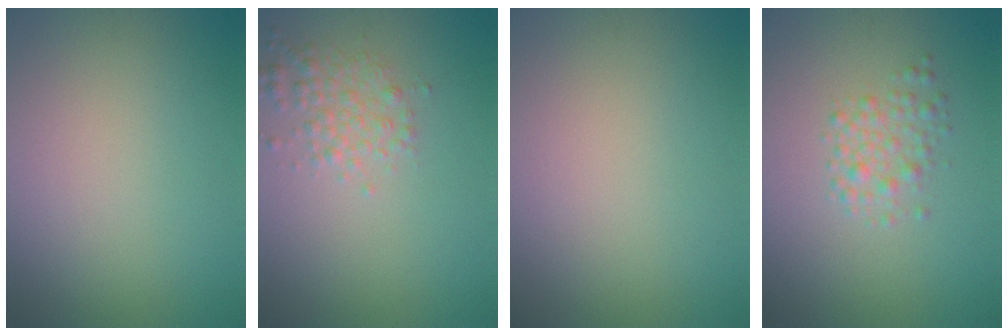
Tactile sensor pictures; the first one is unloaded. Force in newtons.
{"total": 2.4, "press": 2.4, "slide": 0.0}
{"total": 0.0}
{"total": 2.2, "press": 2.2, "slide": 0.1}